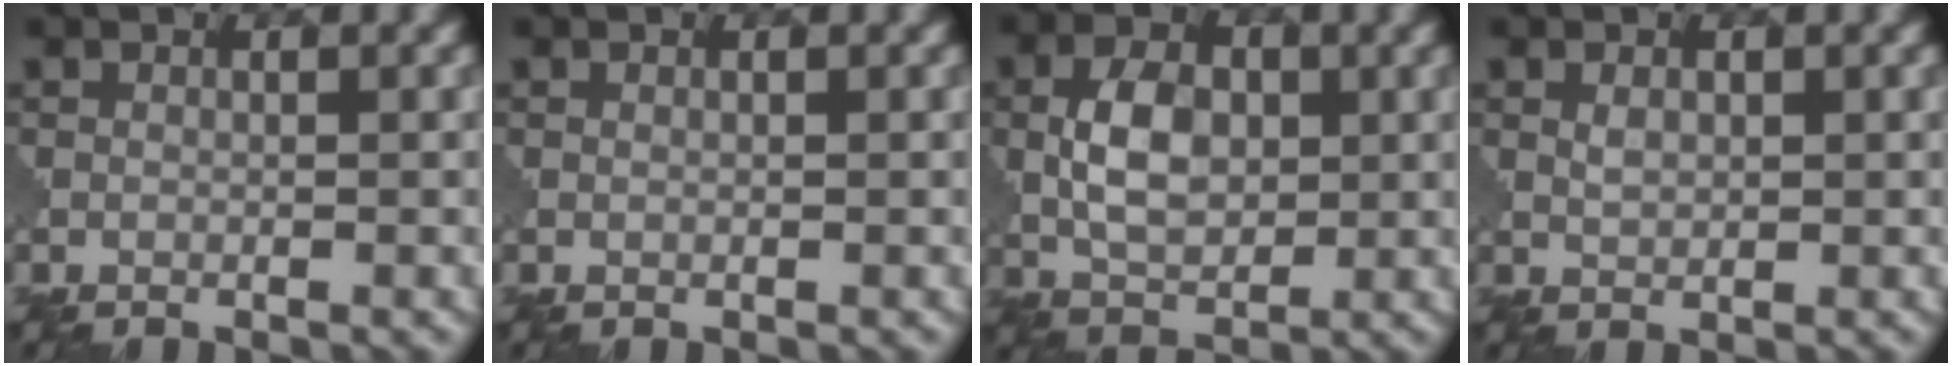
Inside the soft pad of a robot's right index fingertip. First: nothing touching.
{"total": 0.0}
{"total": 4.7, "force": [0.5, 3.1, 3.5], "torque": [-0.066, 0.001, 0.011]}
{"total": 1.0, "force": [0.6, 0.6, 0.4], "torque": [-0.010, -0.003, 0.015]}